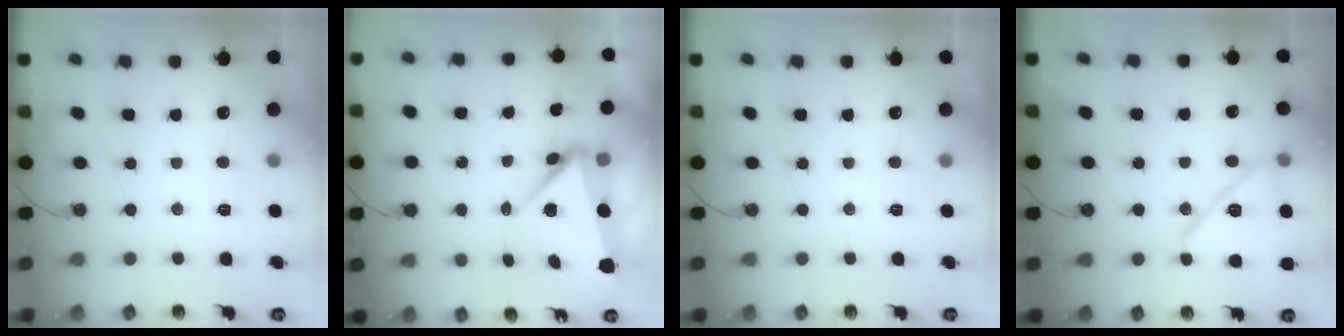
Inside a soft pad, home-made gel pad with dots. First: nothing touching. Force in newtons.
{"total": 5.7, "press": 5.7, "slide": 0.9}
{"total": 0.0}
{"total": 14.1, "press": 14.0, "slide": 1.6}